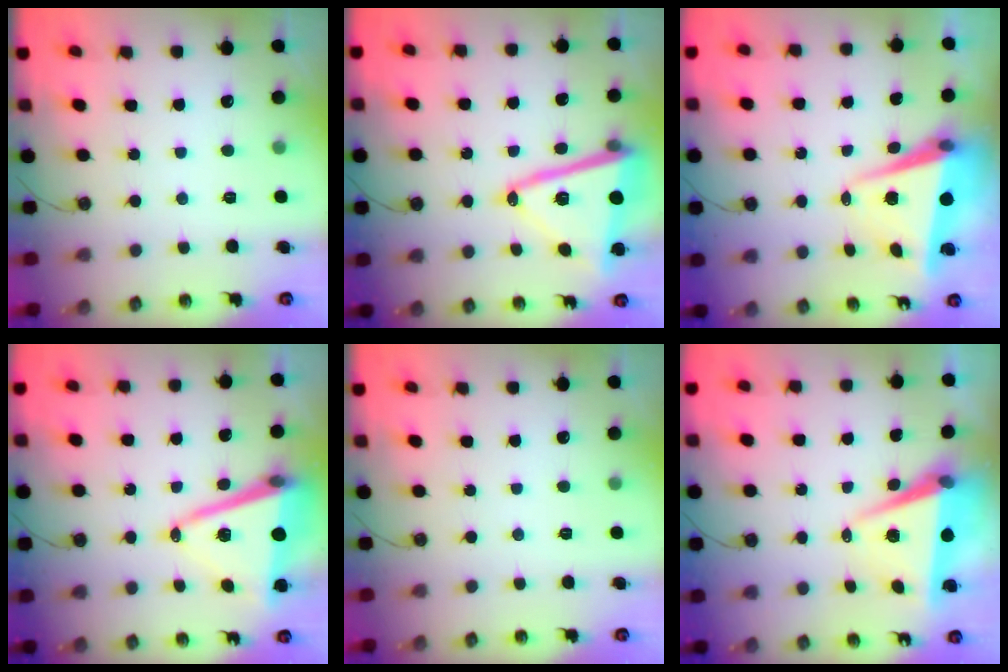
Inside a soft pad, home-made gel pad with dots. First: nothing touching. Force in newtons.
{"total": 17.0, "press": 16.9, "slide": 2.0}
{"total": 6.6, "press": 6.3, "slide": 1.8}
{"total": 13.6, "press": 13.0, "slide": 4.1}
{"total": 0.0}
{"total": 7.3, "press": 6.1, "slide": 4.1}